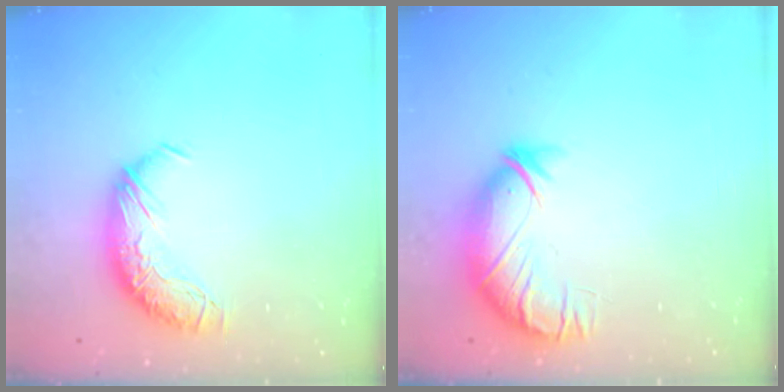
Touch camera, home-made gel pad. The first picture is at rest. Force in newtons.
{"total": 3.7, "press": 2.2, "slide": 2.9}